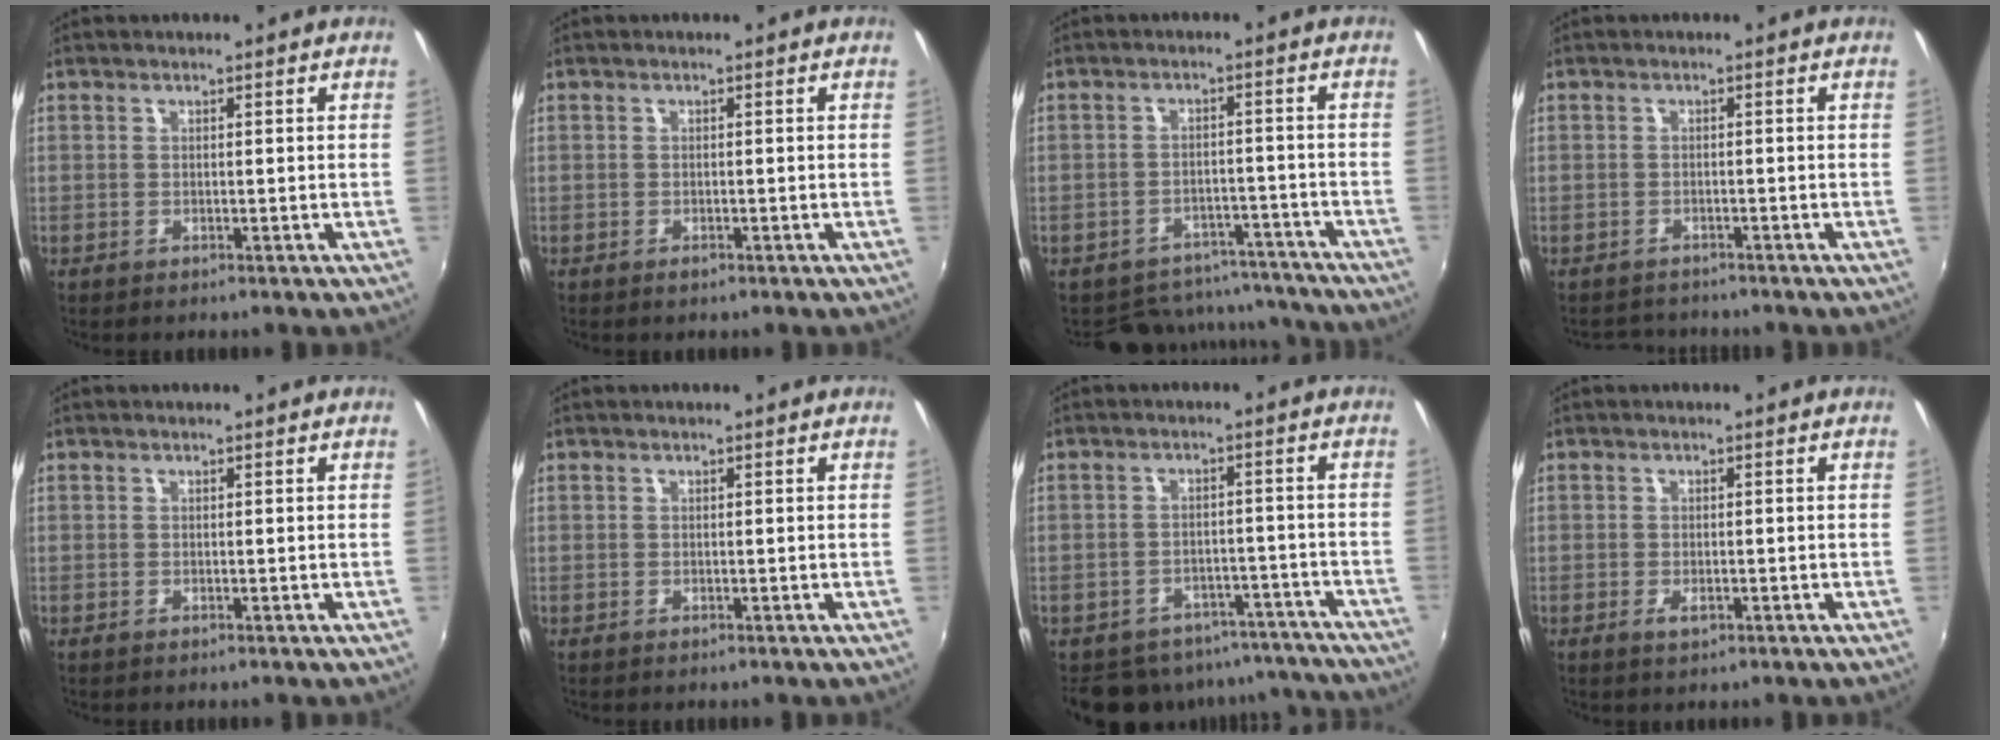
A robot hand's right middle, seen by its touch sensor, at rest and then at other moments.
{"total": 0.8, "force": [-0.6, 0.3, 0.3], "torque": [-0.006, -0.002, -0.009]}
{"total": 12.1, "force": [-10.7, 5.3, 2.0], "torque": [-0.049, 0.029, -0.128]}
{"total": 3.1, "force": [-2.8, 1.3, 0.0], "torque": [-0.010, 0.005, -0.048]}
{"total": 0.0}
{"total": 0.0}
{"total": 15.6, "force": [-13.5, 6.8, 3.7], "torque": [-0.077, 0.029, -0.160]}
{"total": 1.6, "force": [-0.8, 0.7, 1.2], "torque": [-0.022, -0.002, -0.013]}